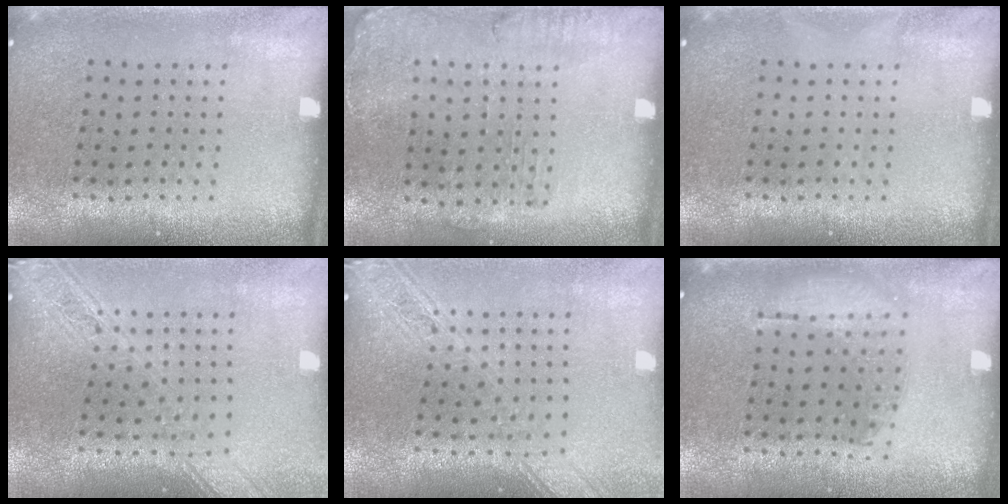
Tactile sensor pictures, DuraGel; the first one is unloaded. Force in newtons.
{"total": 1.3, "press": 1.2, "slide": 0.5}
{"total": 0.0}
{"total": 2.1, "press": 1.8, "slide": 1.1}
{"total": 2.1, "press": 1.8, "slide": 1.1}
{"total": 1.2, "press": 1.1, "slide": 0.5}